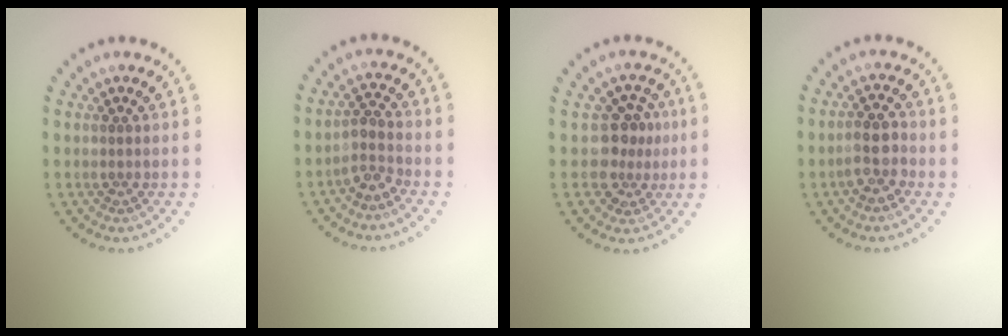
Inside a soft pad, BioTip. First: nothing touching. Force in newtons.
{"total": 2.1, "press": 1.5, "slide": 1.5}
{"total": 3.1, "press": 2.7, "slide": 1.5}
{"total": 2.6, "press": 2.4, "slide": 1.0}